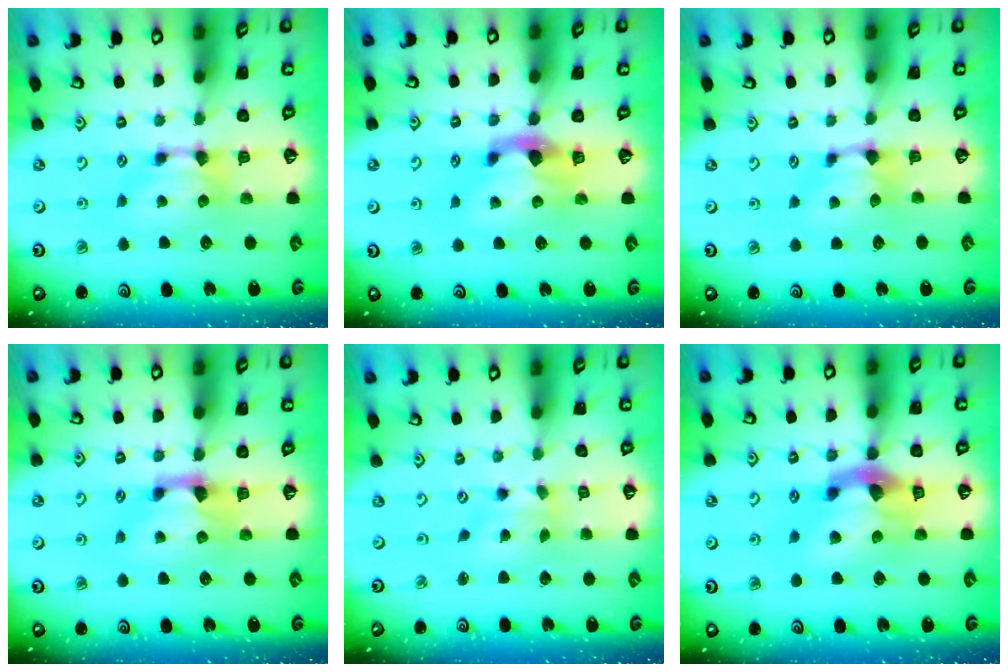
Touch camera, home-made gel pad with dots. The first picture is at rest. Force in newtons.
{"total": 2.9, "press": 2.5, "slide": 1.5}
{"total": 0.9, "press": 0.2, "slide": 0.9}
{"total": 1.6, "press": 0.9, "slide": 1.3}
{"total": 1.2, "press": 0.3, "slide": 1.1}
{"total": 5.8, "press": 5.5, "slide": 2.1}